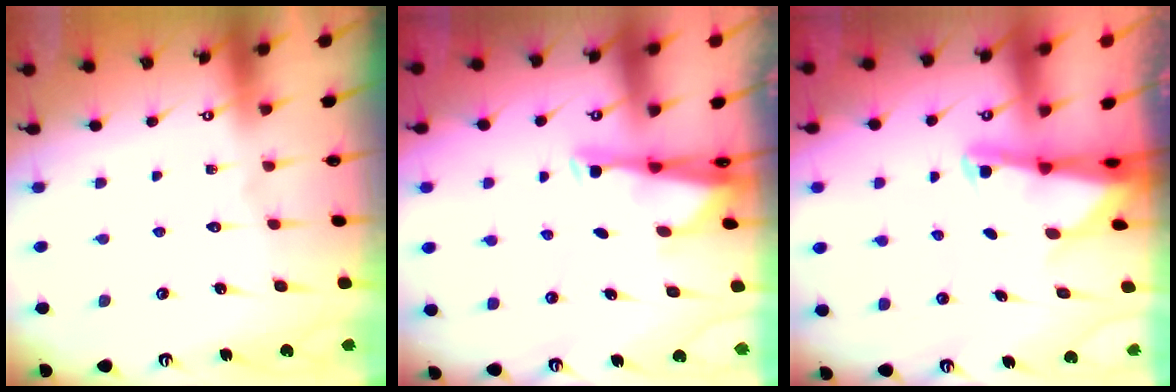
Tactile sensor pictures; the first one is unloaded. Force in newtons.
{"total": 2.7, "press": 2.6, "slide": 0.8}
{"total": 3.1, "press": 3.1, "slide": 0.6}